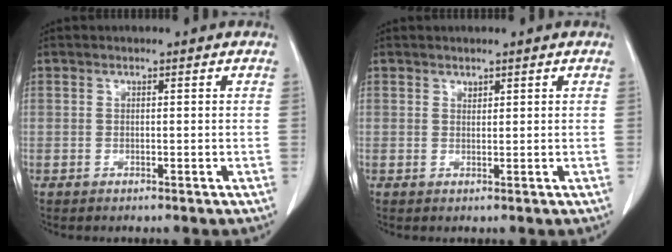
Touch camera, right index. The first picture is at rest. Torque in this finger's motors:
{"motor_torque": [0.01, 0.00, -0.02, 0.00]}